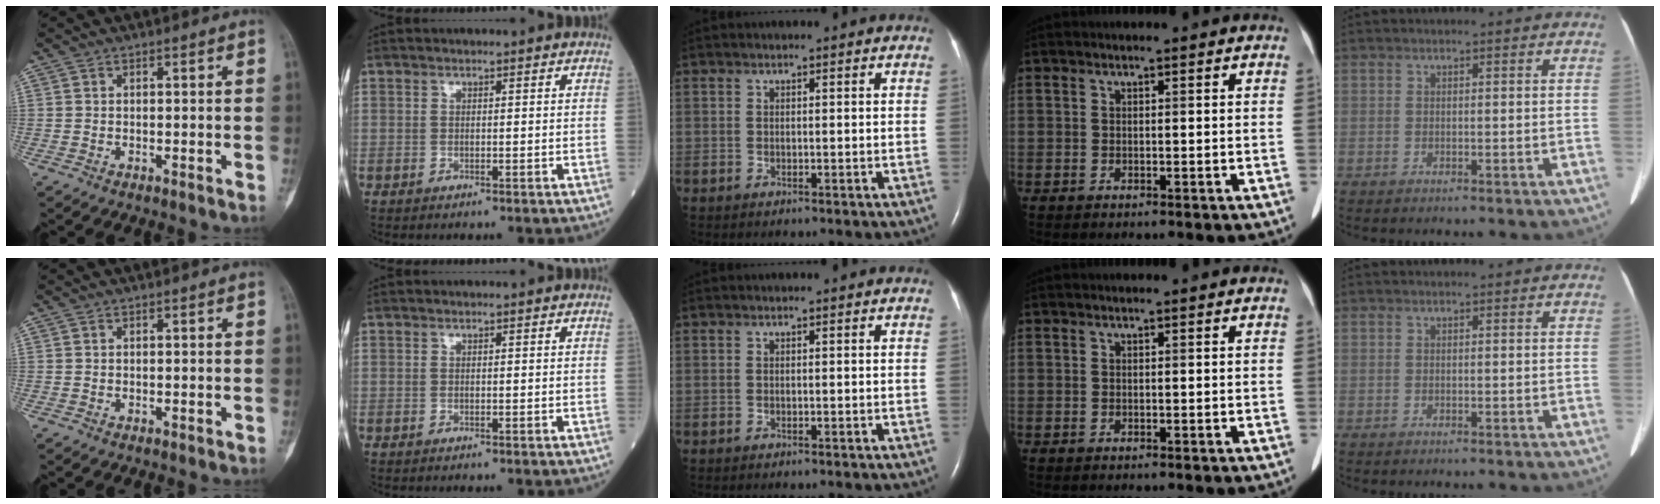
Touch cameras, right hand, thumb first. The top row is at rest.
{}